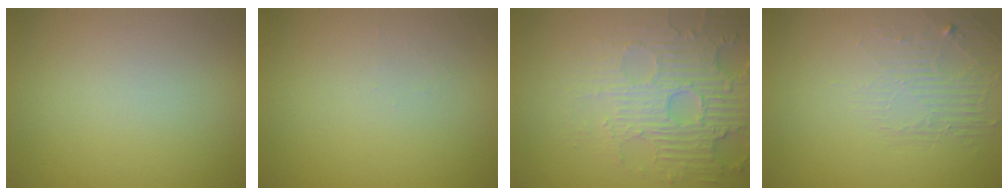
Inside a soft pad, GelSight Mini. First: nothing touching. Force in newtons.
{"total": 0.7, "press": 0.7, "slide": 0.1}
{"total": 4.5, "press": 4.4, "slide": 0.6}
{"total": 1.8, "press": 0.8, "slide": 1.6}